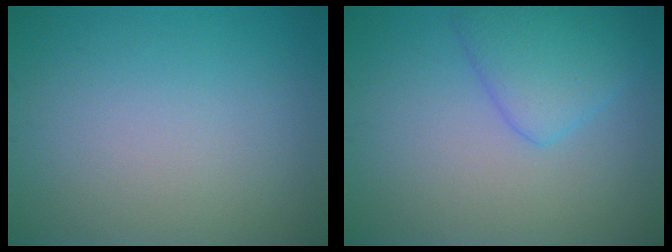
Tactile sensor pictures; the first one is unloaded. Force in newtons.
{"total": 3.7, "press": 3.7, "slide": 0.2}